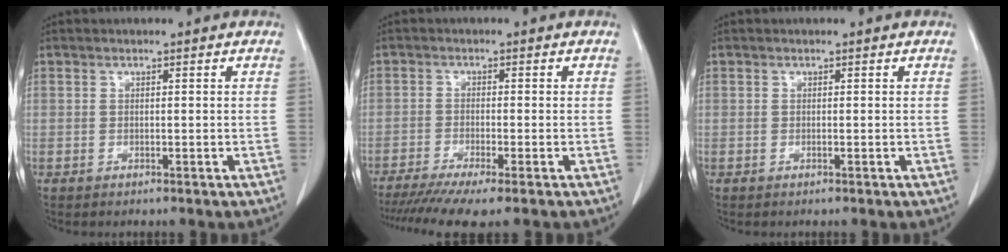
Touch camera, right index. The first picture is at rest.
{"total": 9.0, "force": [-7.1, -0.1, 5.5], "torque": [-0.083, -0.017, -0.112]}
{"total": 0.0}